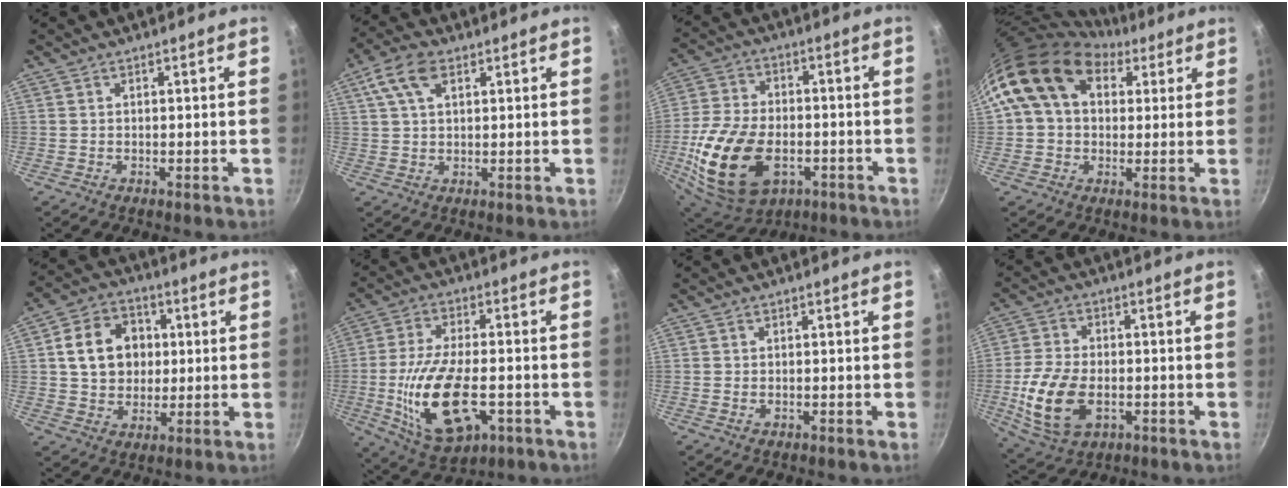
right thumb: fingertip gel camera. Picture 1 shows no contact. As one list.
[{"total": 7.6, "force": [3.2, 4.1, 5.5], "torque": [-0.105, 0.010, 0.057]}, {"total": 21.3, "force": [-6.1, 13.3, 15.5], "torque": [-0.298, 0.014, -0.099]}, {"total": 16.7, "force": [5.6, 12.5, 9.5], "torque": [-0.152, 0.026, 0.081]}, {"total": 12.3, "force": [2.0, 10.2, 6.6], "torque": [-0.085, 0.015, 0.030]}, {"total": 18.0, "force": [-4.6, 8.5, 15.2], "torque": [-0.282, 0.007, -0.073]}, {"total": 1.0, "force": [-0.4, 0.5, 0.7], "torque": [-0.017, 0.002, -0.008]}, {"total": 13.1, "force": [-3.2, 7.9, 10.0], "torque": [-0.196, 0.009, -0.054]}]